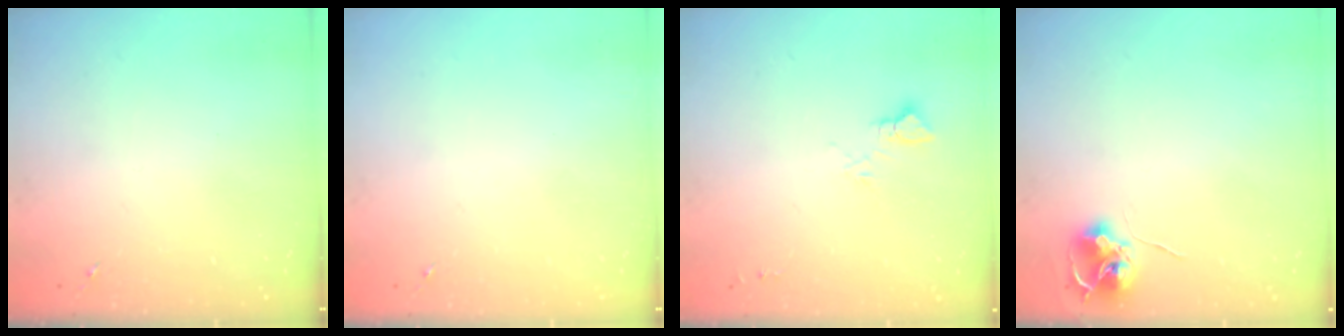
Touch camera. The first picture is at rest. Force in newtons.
{"total": 0.0}
{"total": 3.7, "press": 3.7, "slide": 0.4}
{"total": 7.9, "press": 7.9, "slide": 0.4}